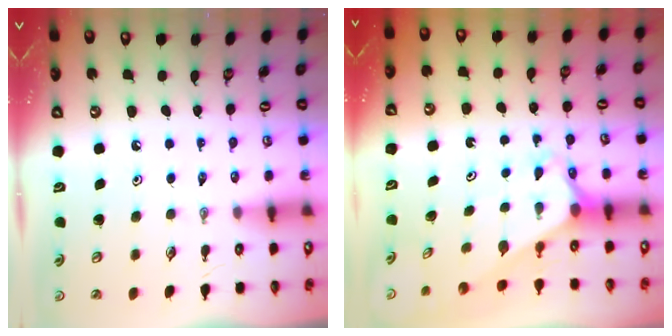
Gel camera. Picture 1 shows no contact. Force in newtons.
{"total": 2.2, "press": 2.2, "slide": 0.2}